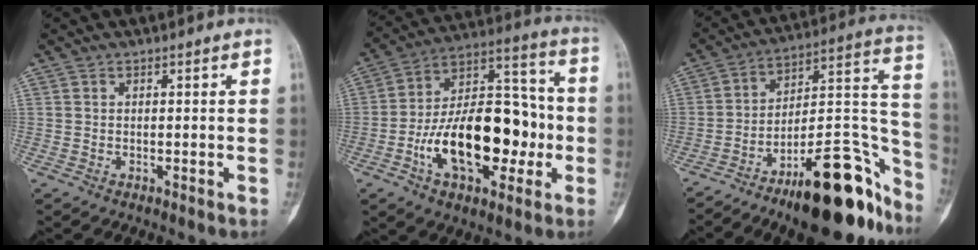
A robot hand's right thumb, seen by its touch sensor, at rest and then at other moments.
{"total": 23.2, "force": [-5.2, 12.7, 18.8], "torque": [-0.273, 0.047, -0.080]}
{"total": 24.1, "force": [-15.5, 8.0, 16.6], "torque": [-0.161, 0.114, -0.238]}